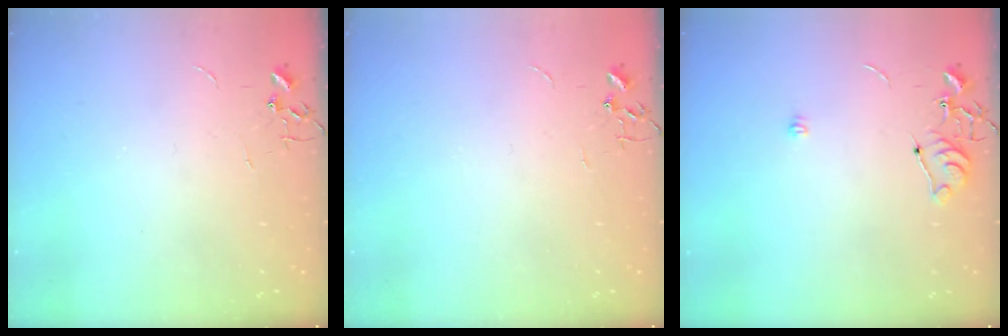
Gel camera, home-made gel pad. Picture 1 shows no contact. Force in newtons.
{"total": 0.0}
{"total": 7.1, "press": 7.1, "slide": 0.8}